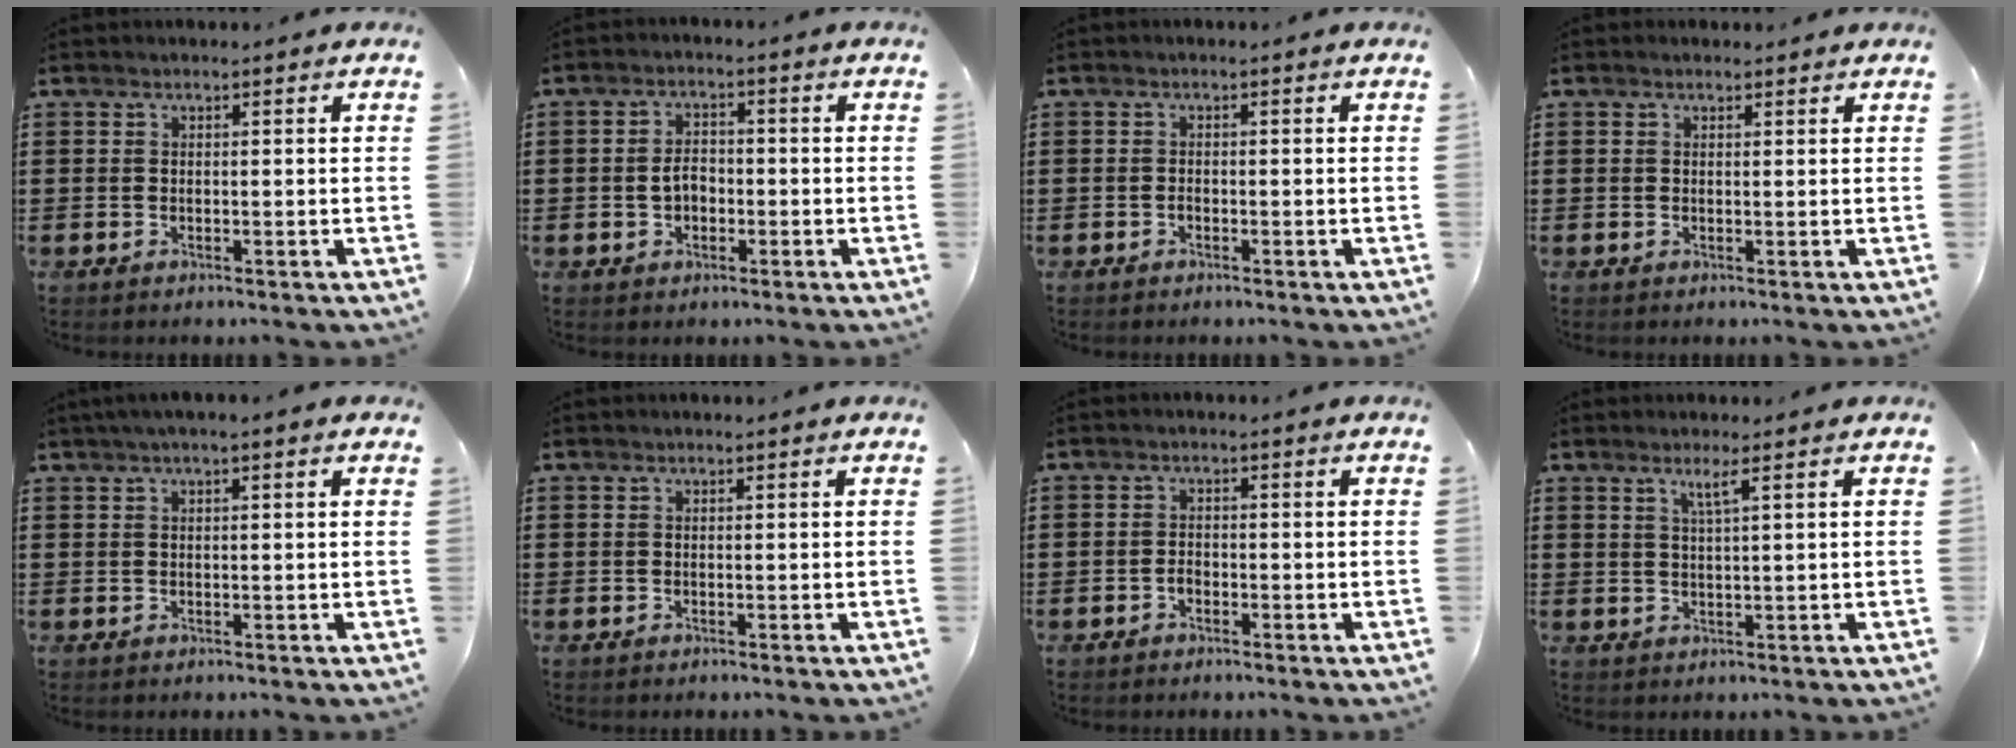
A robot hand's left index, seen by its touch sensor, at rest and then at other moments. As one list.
[{"total": 3.0, "force": [-0.5, 2.0, 2.2], "torque": [-0.044, 0.005, -0.012]}, {"total": 0.5, "force": [-0.4, 0.2, 0.2], "torque": [-0.008, -0.002, -0.008]}, {"total": 0.6, "force": [0.5, 0.3, 0.2], "torque": [-0.004, 0.003, 0.010]}, {"total": 1.3, "force": [0.5, 0.0, 1.2], "torque": [-0.023, 0.001, 0.009]}, {"total": 0.0}, {"total": 1.3, "force": [-0.7, 0.8, 0.7], "torque": [-0.017, 0.001, -0.014]}, {"total": 2.4, "force": [1.1, -0.2, 2.1], "torque": [-0.044, -0.005, 0.019]}]